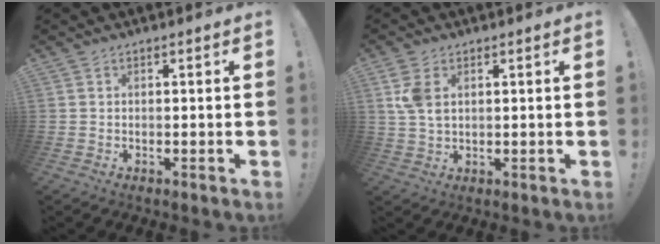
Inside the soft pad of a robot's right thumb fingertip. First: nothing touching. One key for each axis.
{"total": 5.8, "fx": 2.1, "fy": 3.4, "fz": 4.3, "tx": -0.084, "ty": -0.004, "tz": 0.039}